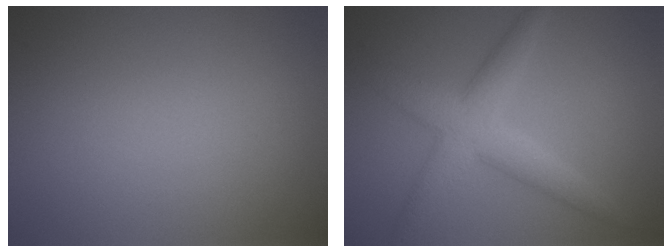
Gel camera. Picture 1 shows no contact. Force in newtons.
{"total": 4.5, "press": 4.5, "slide": 0.2}